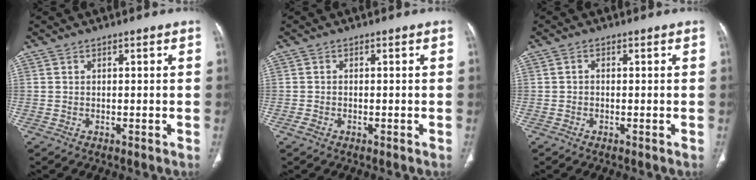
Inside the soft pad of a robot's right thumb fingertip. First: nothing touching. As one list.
[{"total": 0.7, "force": [-0.4, 0.3, 0.5], "torque": [-0.016, 0.001, -0.010]}, {"total": 0.8, "force": [-0.1, 0.6, 0.5], "torque": [-0.005, 0.002, -0.005]}]